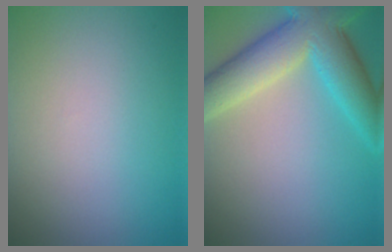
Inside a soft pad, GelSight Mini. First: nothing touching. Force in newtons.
{"total": 8.6, "press": 8.6, "slide": 0.4}